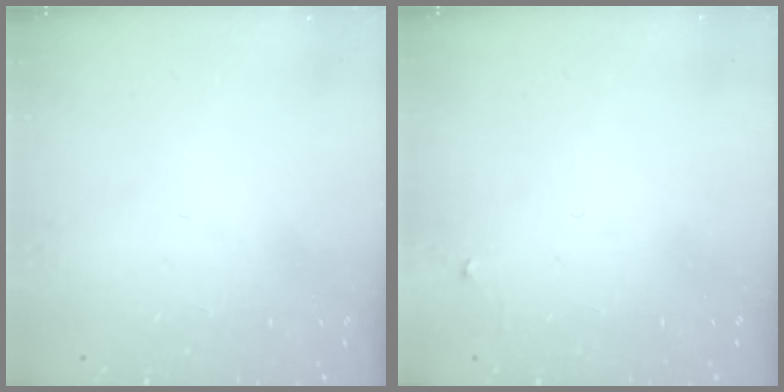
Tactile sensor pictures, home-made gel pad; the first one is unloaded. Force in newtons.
{"total": 2.5, "press": 2.5, "slide": 0.4}